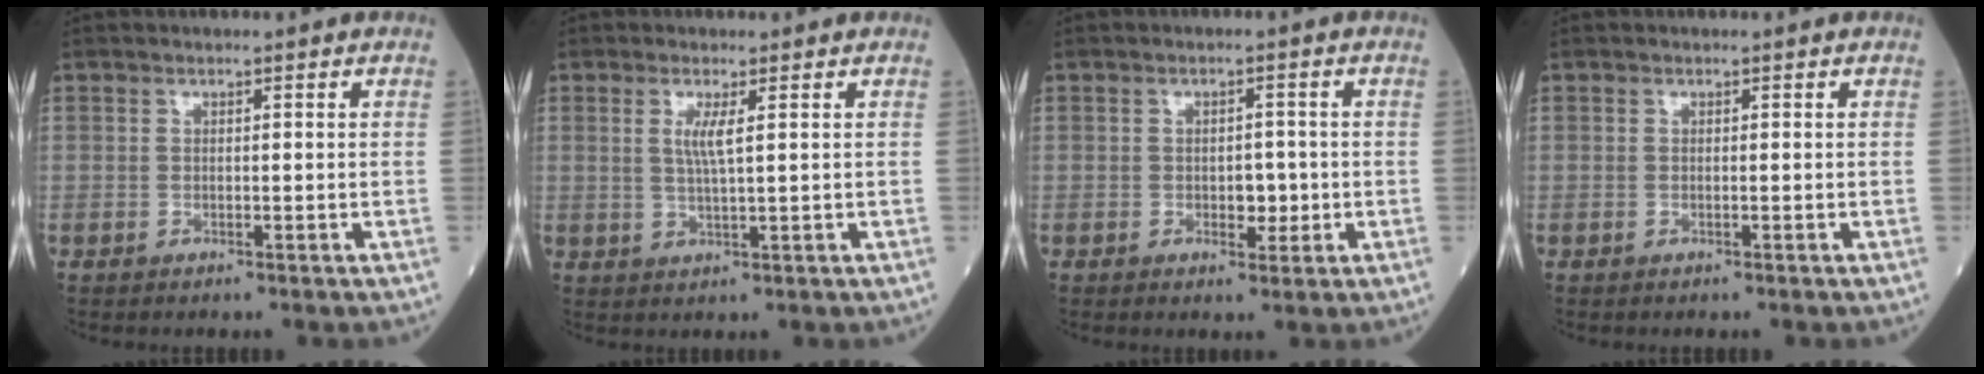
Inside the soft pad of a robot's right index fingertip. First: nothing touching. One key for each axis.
{"total": 3.1, "fx": 1.0, "fy": -0.1, "fz": 2.9, "tx": -0.065, "ty": -0.003, "tz": 0.021}
{"total": 2.8, "fx": -0.5, "fy": 1.5, "fz": 2.3, "tx": -0.031, "ty": 0.003, "tz": 0.000}
{"total": 0.0}